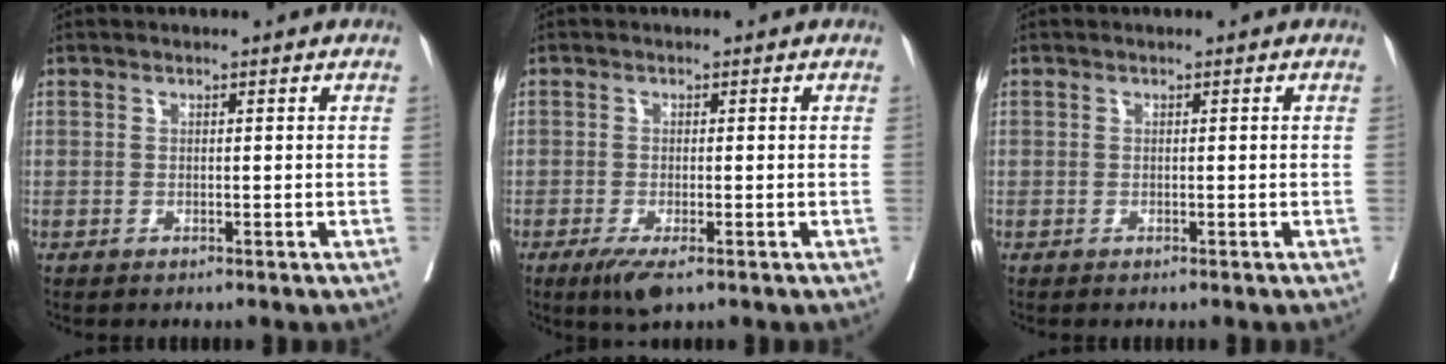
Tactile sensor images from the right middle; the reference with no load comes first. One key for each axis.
{"total": 3.6, "fx": -2.1, "fy": 0.8, "fz": 2.9, "tx": -0.051, "ty": -0.010, "tz": -0.034}
{"total": 0.7, "fx": -0.6, "fy": 0.0, "fz": 0.2, "tx": -0.003, "ty": -0.002, "tz": -0.012}